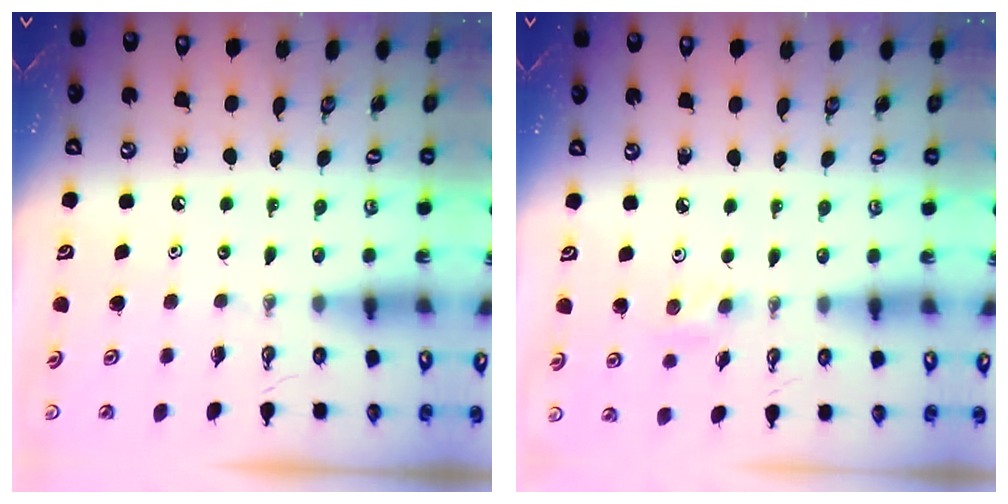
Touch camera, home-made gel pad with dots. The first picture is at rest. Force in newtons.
{"total": 2.1, "press": 2.0, "slide": 0.5}